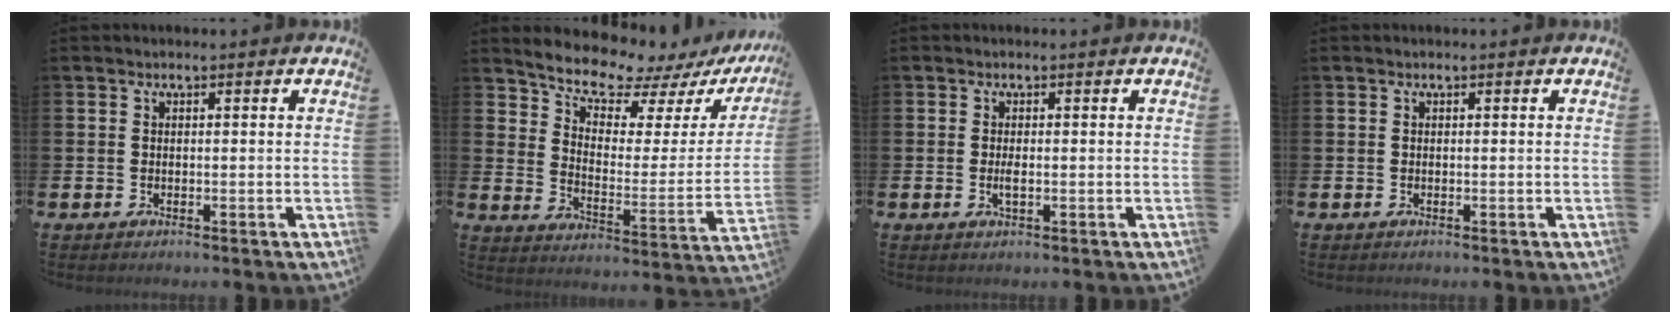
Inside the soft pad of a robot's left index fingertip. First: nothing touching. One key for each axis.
{"total": 8.8, "fx": 8.3, "fy": 2.1, "fz": 2.3, "tx": -0.072, "ty": -0.069, "tz": 0.140}
{"total": 1.4, "fx": -0.1, "fy": 0.4, "fz": 1.3, "tx": -0.028, "ty": 0.002, "tz": -0.002}
{"total": 0.0}